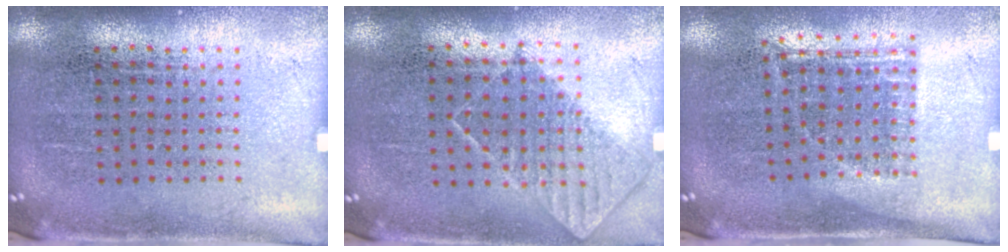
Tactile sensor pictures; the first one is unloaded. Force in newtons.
{"total": 0.7, "press": 0.7, "slide": 0.2}
{"total": 1.2, "press": 0.9, "slide": 0.8}